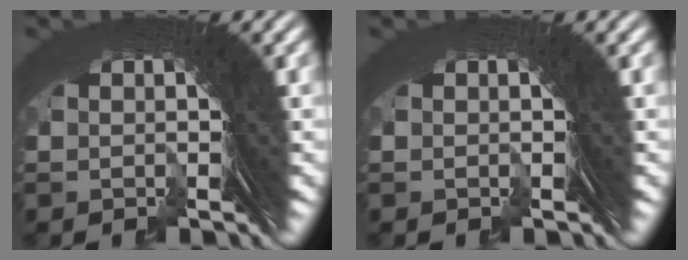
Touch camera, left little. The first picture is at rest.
{"total": 0.0}